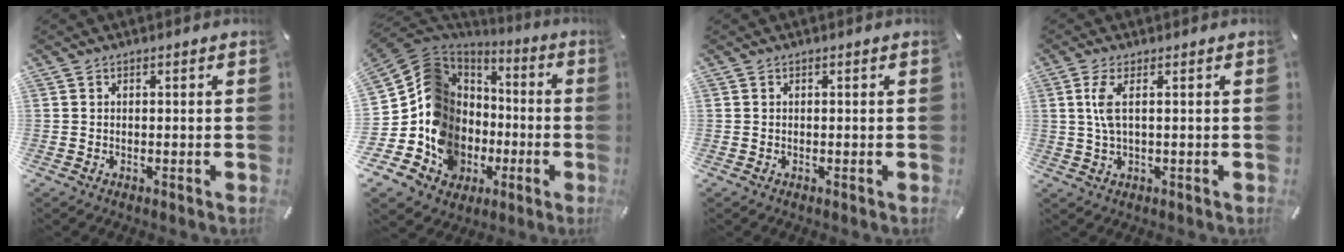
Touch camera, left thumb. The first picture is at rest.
{"total": 15.6, "force": [-3.5, 14.3, 5.1], "torque": [-0.121, -0.014, -0.040]}
{"total": 0.0}
{"total": 4.9, "force": [1.0, 1.3, 4.7], "torque": [-0.101, -0.002, 0.015]}